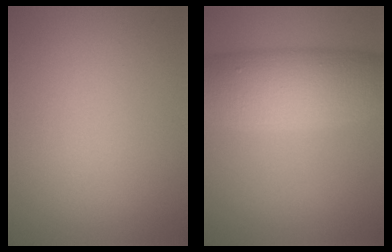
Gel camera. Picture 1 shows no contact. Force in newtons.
{"total": 9.3, "press": 9.3, "slide": 0.2}